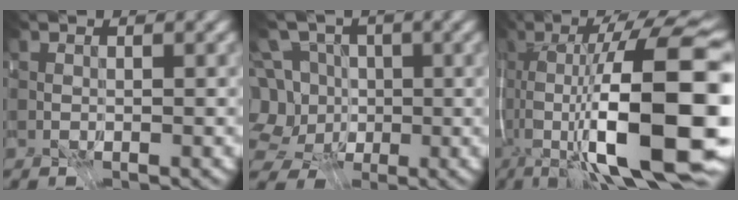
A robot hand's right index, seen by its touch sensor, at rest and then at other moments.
{"total": 8.6, "force": [0.4, 7.5, 4.2], "torque": [-0.106, 0.012, -0.016]}
{"total": 13.9, "force": [-3.5, -0.2, 13.4], "torque": [-0.170, 0.012, -0.052]}